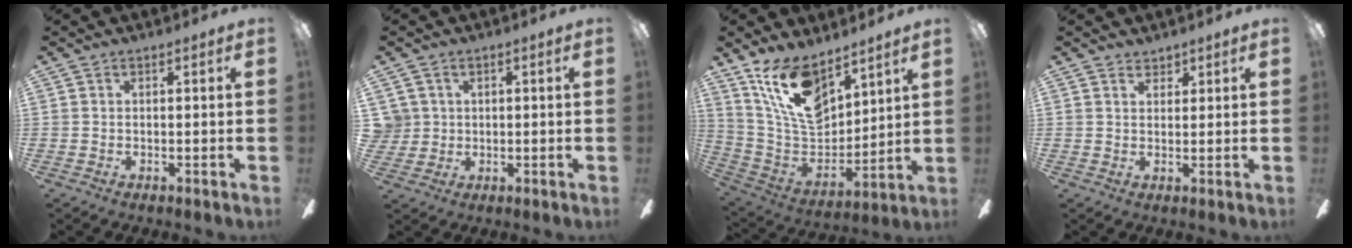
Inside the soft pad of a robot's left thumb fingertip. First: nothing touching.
{"total": 3.8, "force": [0.9, 3.7, 0.2], "torque": [-0.009, 0.008, 0.018]}
{"total": 16.8, "force": [11.2, 8.3, 9.3], "torque": [-0.201, -0.056, 0.211]}
{"total": 2.3, "force": [1.8, 1.3, 0.3], "torque": [0.000, -0.004, 0.034]}